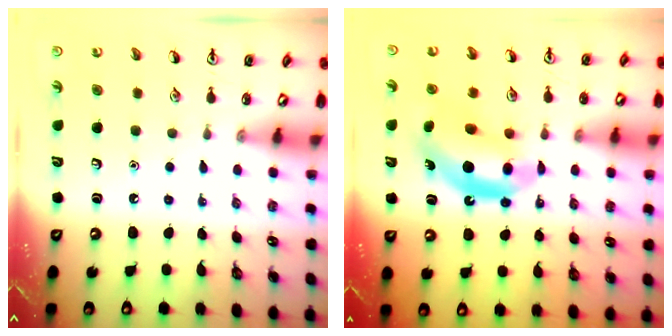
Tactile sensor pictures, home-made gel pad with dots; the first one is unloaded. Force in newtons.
{"total": 12.4, "press": 11.9, "slide": 3.6}